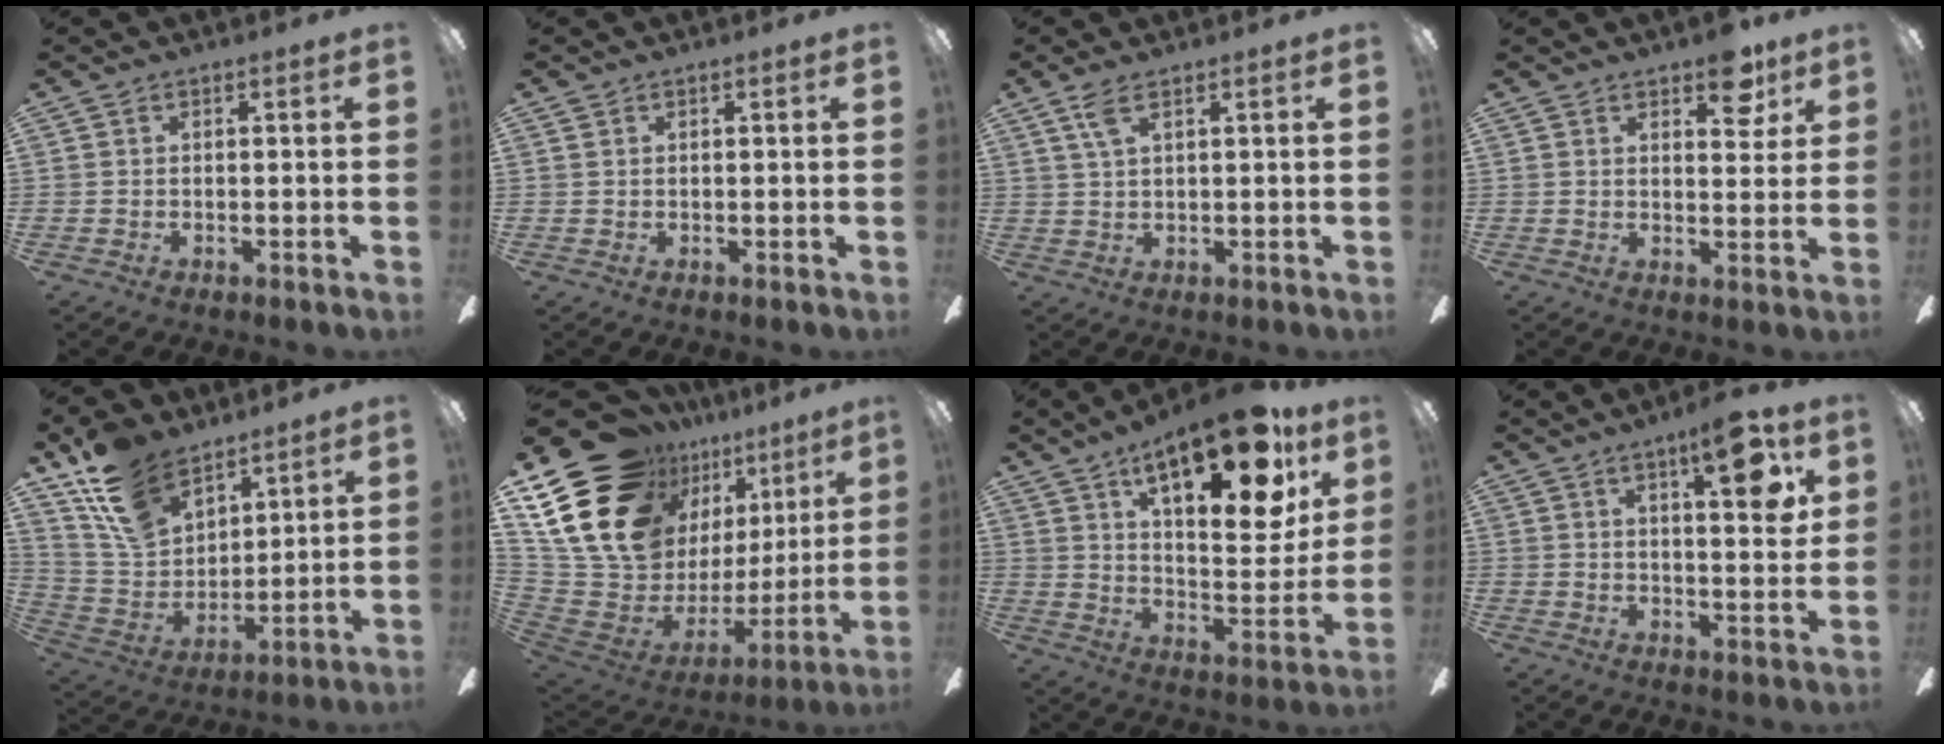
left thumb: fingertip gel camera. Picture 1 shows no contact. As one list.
[{"total": 0.7, "force": [0.5, 0.4, 0.1], "torque": [-0.001, 0.003, 0.009]}, {"total": 4.4, "force": [2.6, 1.6, 3.2], "torque": [-0.072, 0.003, 0.046]}, {"total": 7.6, "force": [5.2, 3.7, 4.2], "torque": [-0.037, -0.023, 0.085]}, {"total": 16.0, "force": [11.4, 9.4, 6.3], "torque": [-0.147, -0.053, 0.225]}, {"total": 23.4, "force": [14.6, 13.9, 11.9], "torque": [-0.239, -0.113, 0.296]}, {"total": 22.5, "force": [13.6, 8.5, 15.8], "torque": [-0.224, -0.074, 0.219]}, {"total": 11.7, "force": [6.0, 3.6, 9.4], "torque": [-0.123, -0.027, 0.092]}]